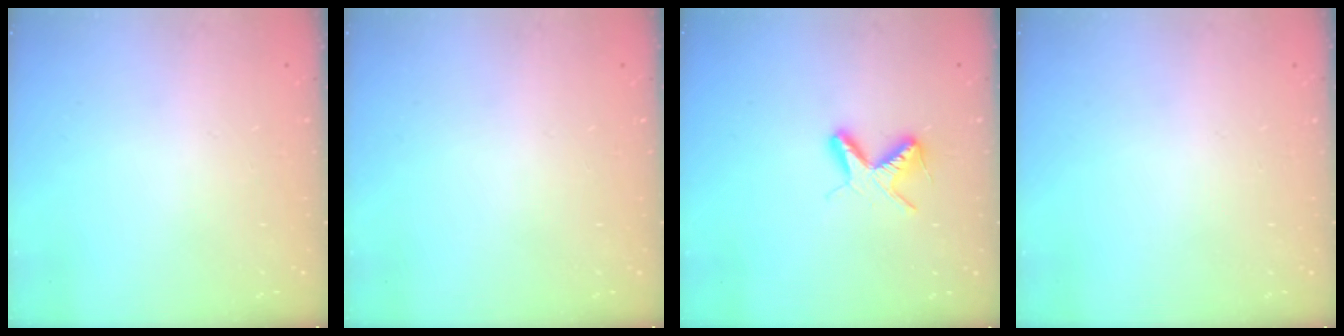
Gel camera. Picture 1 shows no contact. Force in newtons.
{"total": 0.0}
{"total": 6.6, "press": 6.6, "slide": 0.7}
{"total": 0.0}